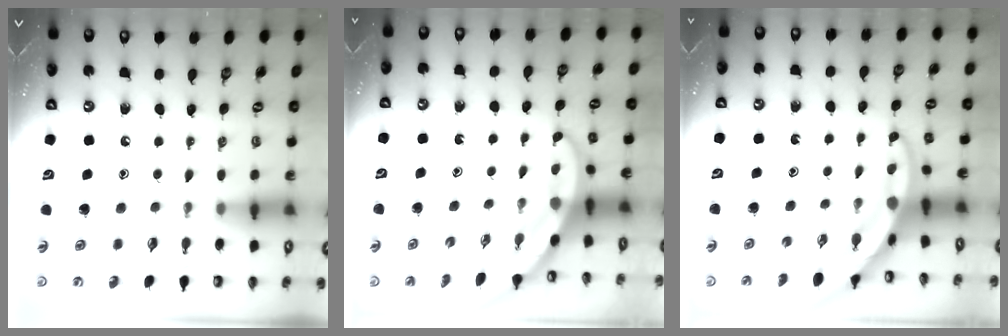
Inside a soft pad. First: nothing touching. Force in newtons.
{"total": 3.2, "press": 3.2, "slide": 0.1}
{"total": 3.4, "press": 3.4, "slide": 0.2}